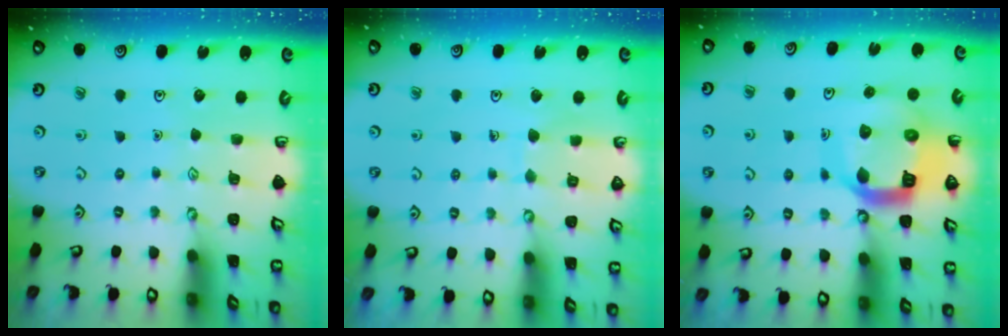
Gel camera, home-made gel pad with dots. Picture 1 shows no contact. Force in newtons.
{"total": 6.1, "press": 6.1, "slide": 0.5}
{"total": 14.7, "press": 14.6, "slide": 1.8}